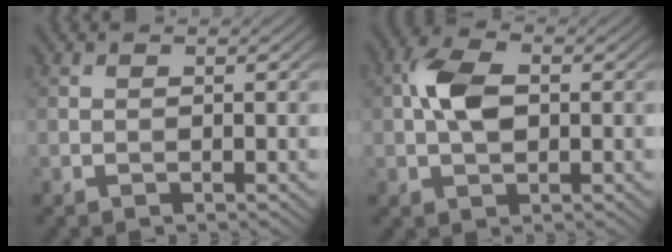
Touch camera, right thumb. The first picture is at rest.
{"total": 5.6, "force": [0.4, 3.2, 4.5], "torque": [-0.100, 0.011, 0.003]}